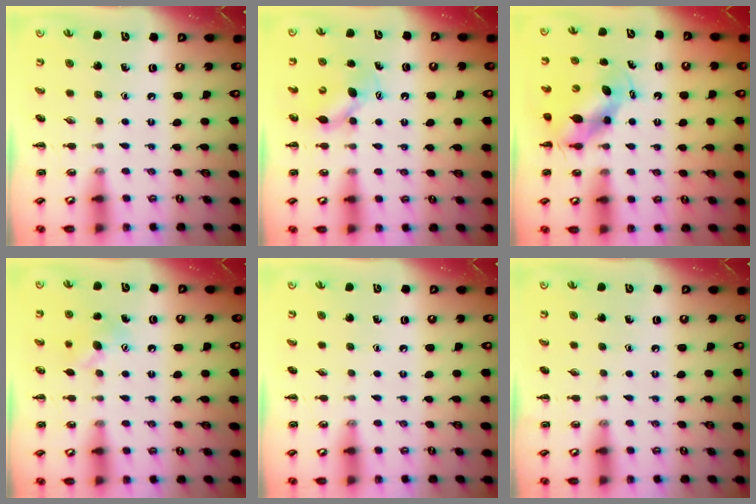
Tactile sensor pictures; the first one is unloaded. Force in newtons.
{"total": 5.7, "press": 5.7, "slide": 0.5}
{"total": 5.3, "press": 5.2, "slide": 1.0}
{"total": 7.7, "press": 7.6, "slide": 1.6}
{"total": 0.0}
{"total": 0.0}